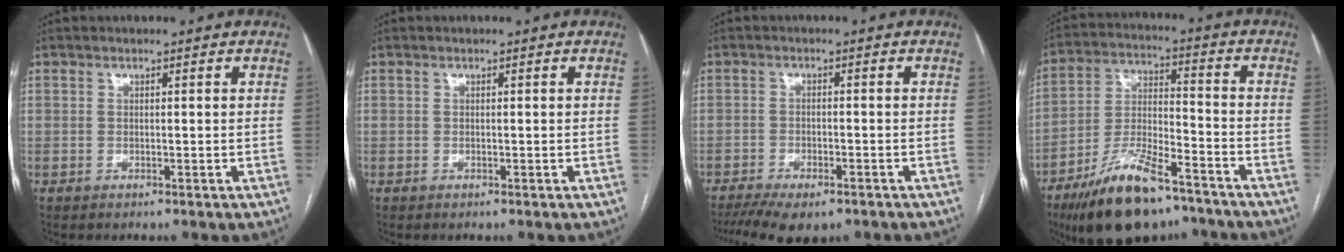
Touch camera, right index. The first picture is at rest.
{"total": 0.0}
{"total": 10.2, "force": [-7.5, 3.7, 5.8], "torque": [-0.094, -0.011, -0.112]}
{"total": 15.9, "force": [-11.3, 4.4, 10.3], "torque": [-0.208, -0.008, -0.197]}